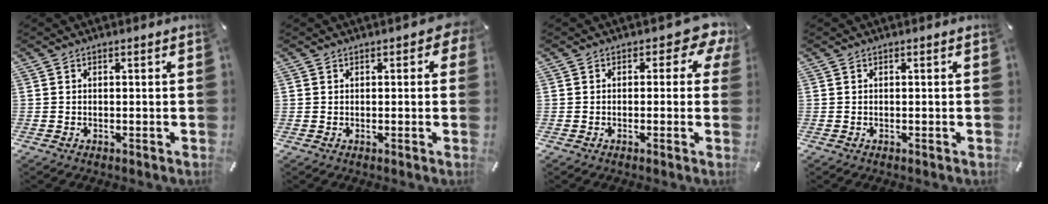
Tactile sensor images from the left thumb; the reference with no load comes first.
{"total": 2.3, "force": [0.9, 1.7, 1.3], "torque": [0.000, -0.001, 0.011]}
{"total": 6.4, "force": [2.3, 3.8, 4.6], "torque": [-0.052, -0.012, 0.035]}
{"total": 0.0}